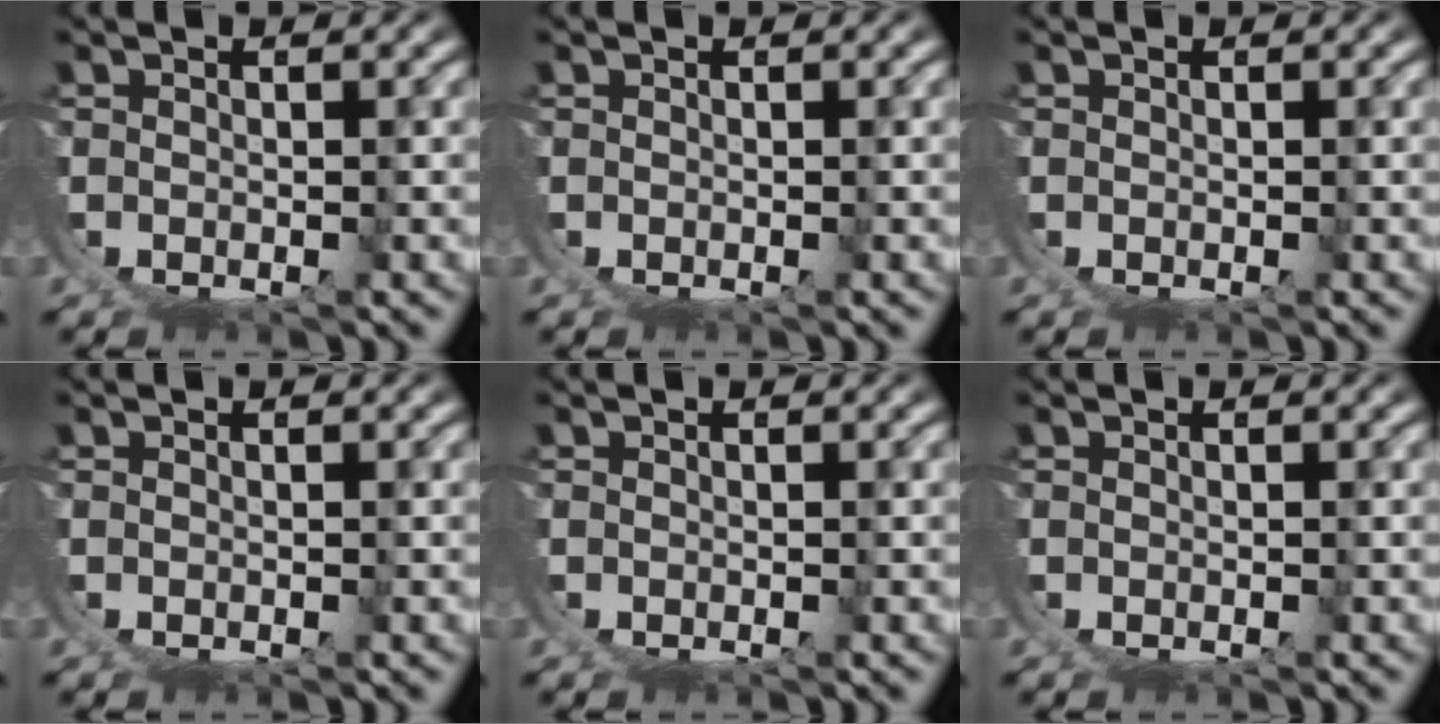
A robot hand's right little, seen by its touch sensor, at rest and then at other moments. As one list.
[{"total": 0.0}, {"total": 0.0}, {"total": 0.0}, {"total": 0.0}, {"total": 0.0}]